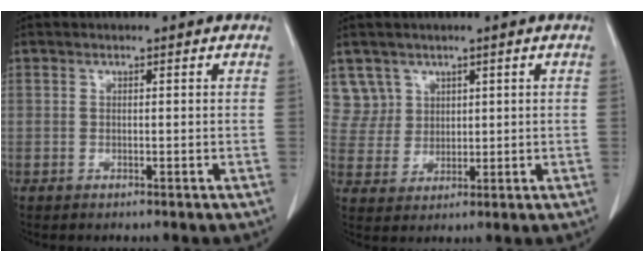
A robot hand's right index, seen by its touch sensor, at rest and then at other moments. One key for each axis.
{"total": 5.3, "fx": 3.1, "fy": 4.2, "fz": -0.5, "tx": 0.020, "ty": 0.004, "tz": 0.068}